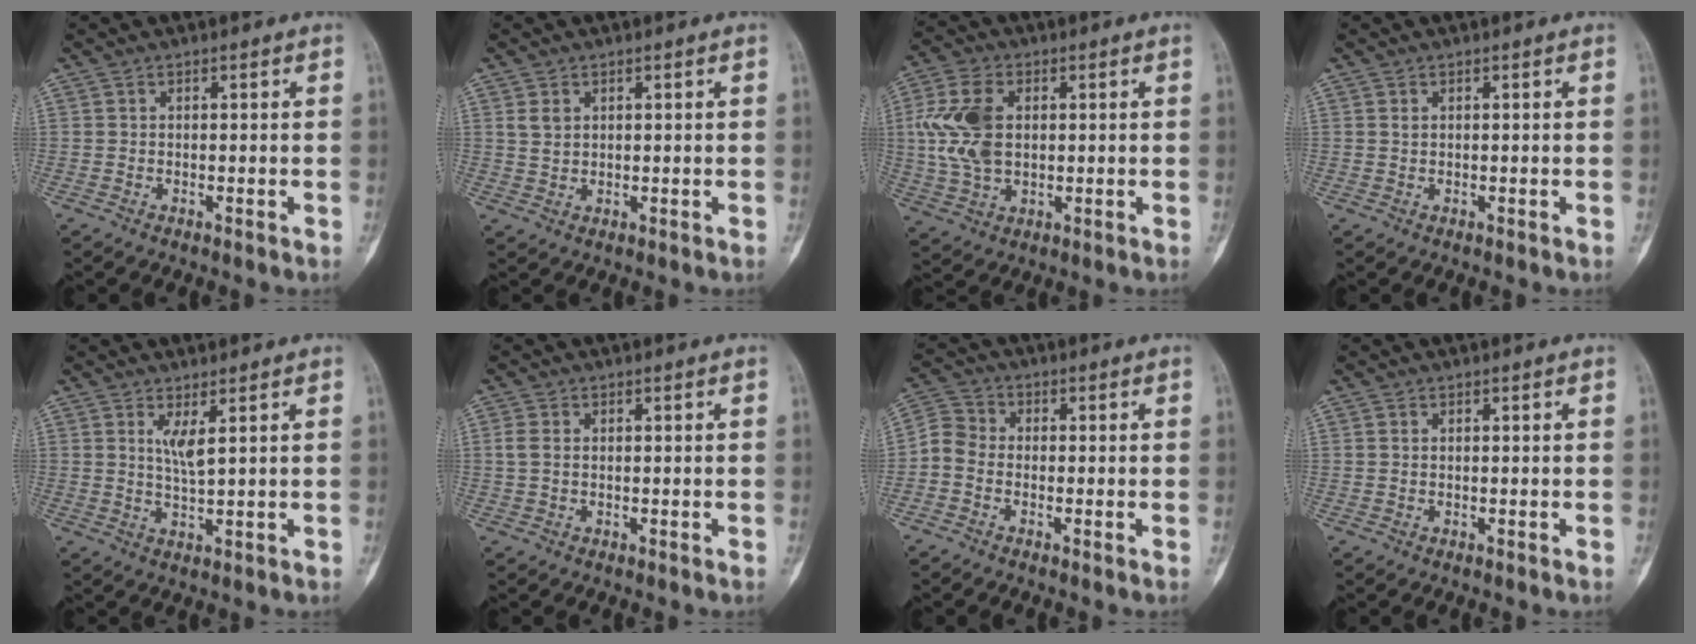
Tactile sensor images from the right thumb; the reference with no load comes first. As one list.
[{"total": 2.5, "force": [1.1, 1.8, 1.3], "torque": [-0.021, -0.004, 0.028]}, {"total": 11.9, "force": [1.5, 7.7, 8.9], "torque": [-0.189, 0.005, 0.032]}, {"total": 0.6, "force": [0.3, 0.4, 0.4], "torque": [-0.006, 0.004, 0.007]}, {"total": 3.2, "force": [1.5, 0.3, 2.8], "torque": [-0.057, -0.019, 0.034]}, {"total": 2.3, "force": [0.2, 1.6, 1.7], "torque": [-0.046, 0.002, 0.003]}, {"total": 4.6, "force": [-1.4, 3.8, 2.2], "torque": [-0.036, 0.014, -0.042]}, {"total": 0.5, "force": [0.2, 0.4, 0.3], "torque": [-0.009, 0.002, 0.004]}]